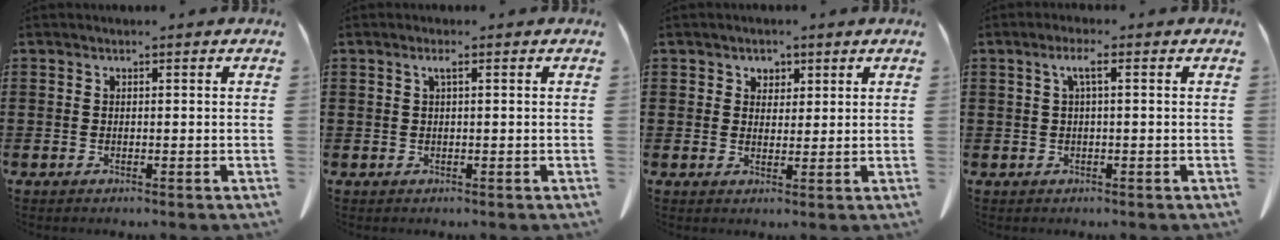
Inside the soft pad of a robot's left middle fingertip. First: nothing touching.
{"total": 1.3, "force": [0.3, 0.2, 1.2], "torque": [-0.024, 0.002, 0.005]}
{"total": 2.2, "force": [1.5, 1.6, 0.2], "torque": [-0.005, 0.006, 0.026]}
{"total": 2.7, "force": [0.5, 0.4, 2.7], "torque": [-0.052, 0.006, 0.006]}